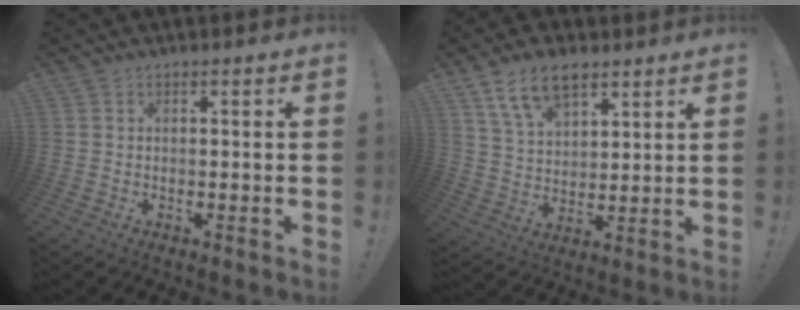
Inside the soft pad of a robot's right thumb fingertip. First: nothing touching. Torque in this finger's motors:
{"motor_torque": [0.10, 0.35, 0.08, 0.33, 0.22]}